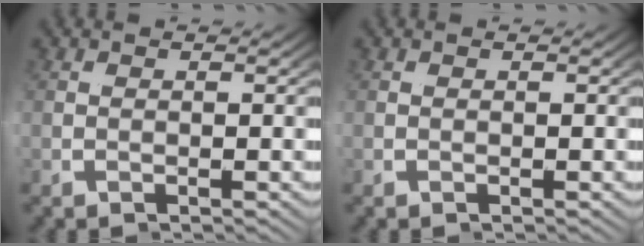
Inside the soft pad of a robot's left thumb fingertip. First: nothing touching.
{"total": 0.0}